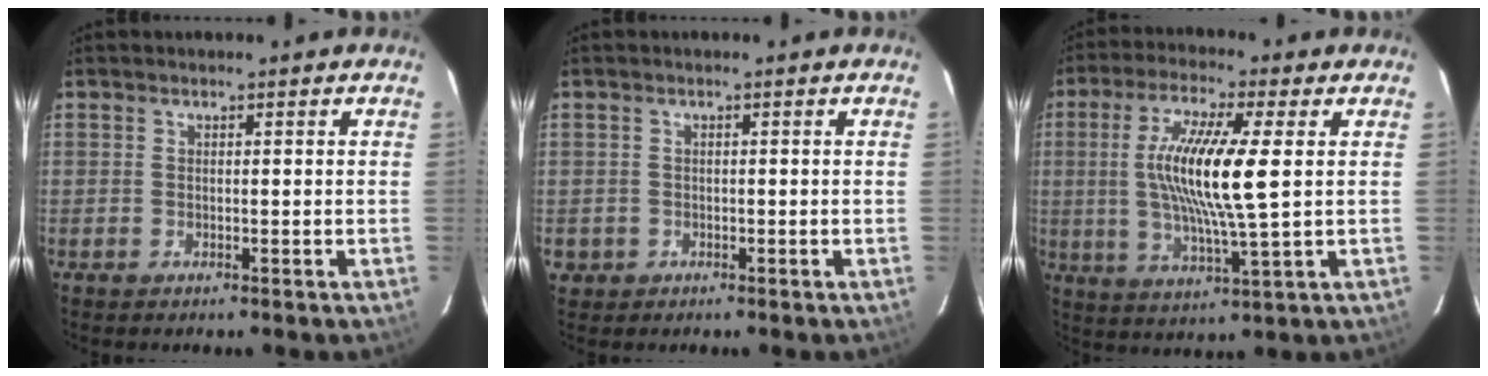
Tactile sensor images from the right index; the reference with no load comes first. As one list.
[{"total": 2.3, "force": [-0.5, 2.2, 0.3], "torque": [-0.009, 0.001, -0.005]}, {"total": 14.0, "force": [1.5, 1.4, 13.8], "torque": [-0.265, -0.005, 0.028]}]